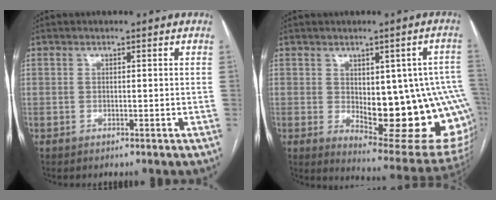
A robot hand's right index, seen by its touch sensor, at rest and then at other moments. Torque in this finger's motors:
{"motor_torque": [1.48, -0.66, 0.51, 0.07]}